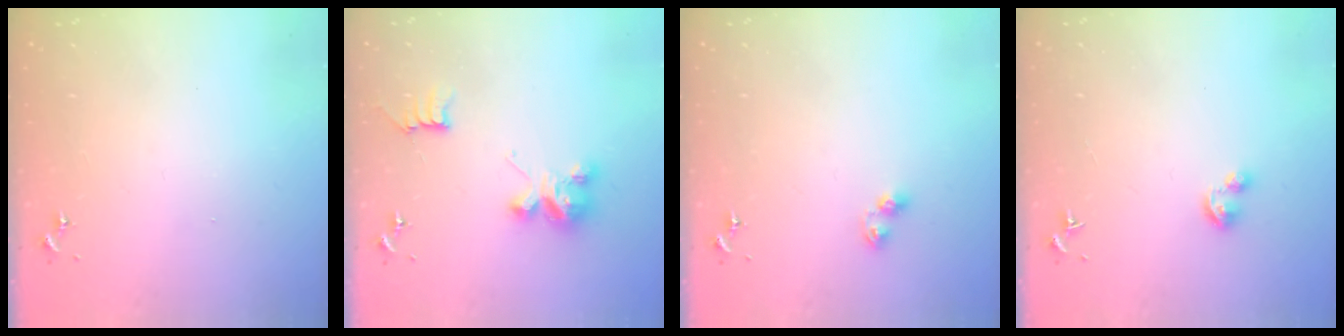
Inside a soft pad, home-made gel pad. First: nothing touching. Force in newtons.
{"total": 8.4, "press": 8.4, "slide": 0.5}
{"total": 5.8, "press": 5.8, "slide": 0.2}
{"total": 3.9, "press": 3.8, "slide": 0.4}